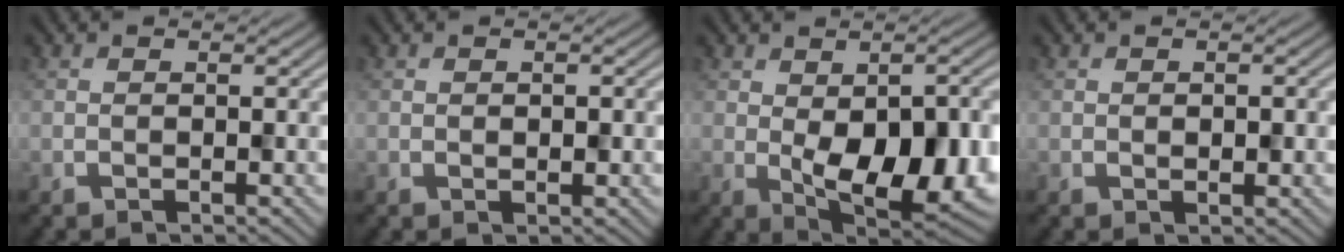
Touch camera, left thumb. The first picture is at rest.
{"total": 1.7, "force": [0.1, 1.1, 1.3], "torque": [-0.011, 0.003, 0.010]}
{"total": 14.2, "force": [-1.8, 7.9, 11.7], "torque": [-0.157, -0.024, -0.002]}
{"total": 2.0, "force": [0.2, 1.3, 1.5], "torque": [-0.016, 0.005, 0.015]}